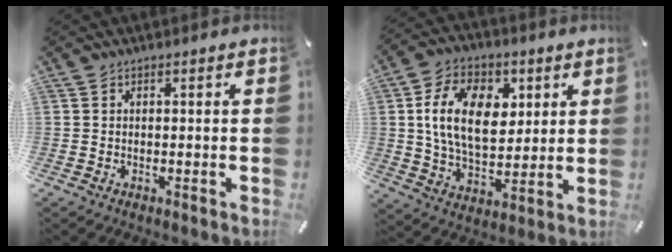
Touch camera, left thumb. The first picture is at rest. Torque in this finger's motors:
{"motor_torque": [1.36, 1.74, 1.50, -1.27, 0.42]}